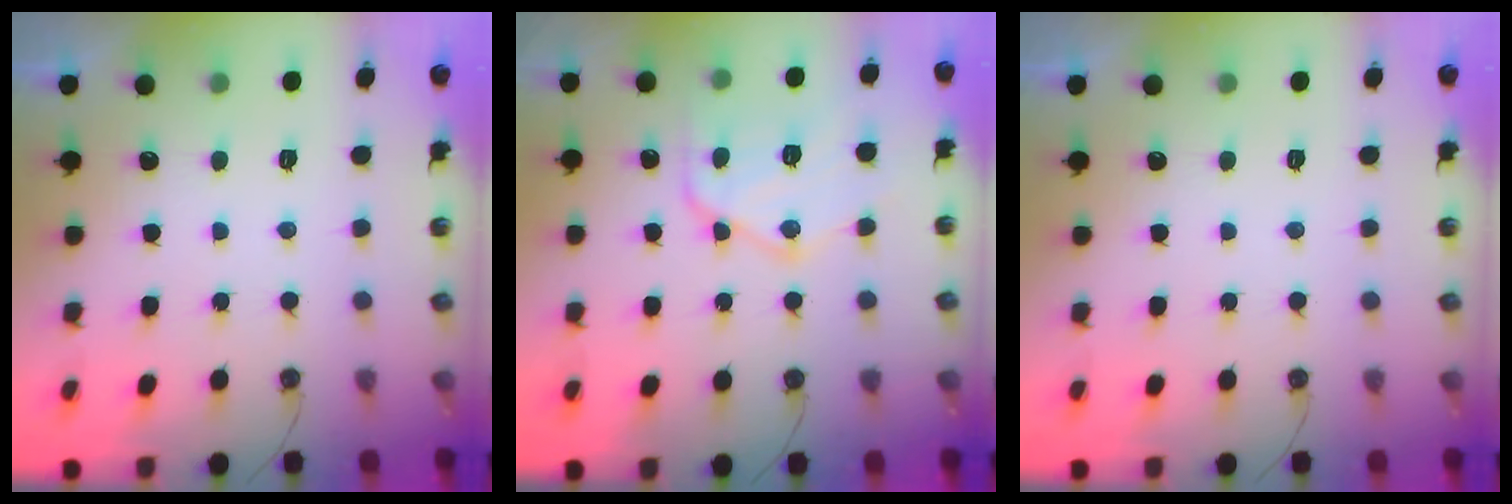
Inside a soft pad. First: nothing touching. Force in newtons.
{"total": 16.9, "press": 16.8, "slide": 1.5}
{"total": 0.0}